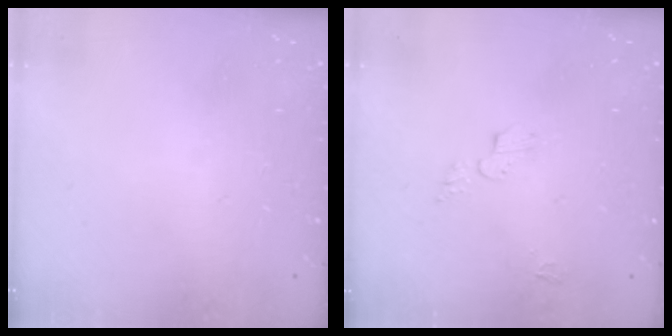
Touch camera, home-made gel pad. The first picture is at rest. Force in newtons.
{"total": 4.9, "press": 4.8, "slide": 0.5}